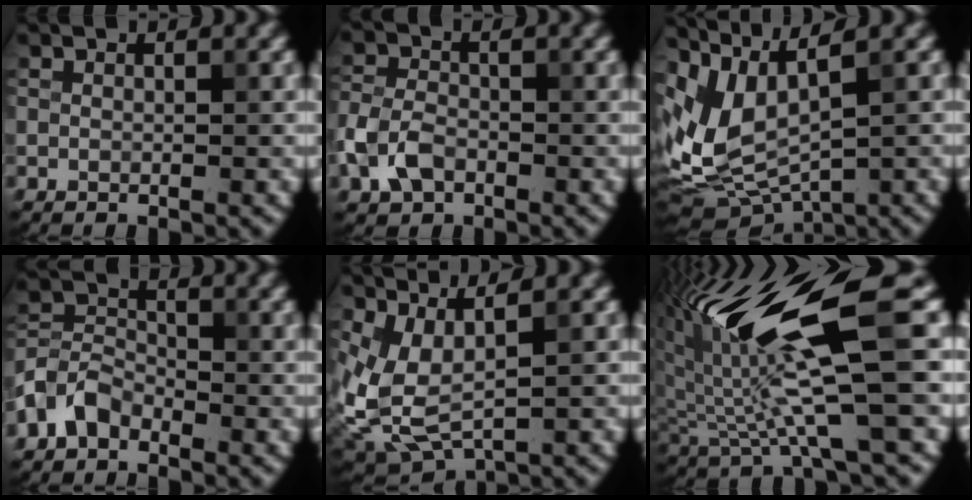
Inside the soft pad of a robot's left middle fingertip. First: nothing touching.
{"total": 3.6, "force": [-1.8, 2.4, 2.1], "torque": [-0.048, 0.000, -0.043]}
{"total": 7.6, "force": [1.9, 3.6, 6.4], "torque": [-0.145, -0.004, 0.058]}
{"total": 3.4, "force": [-2.4, 2.0, 1.5], "torque": [-0.030, 0.009, -0.059]}
{"total": 5.0, "force": [1.5, 2.0, 4.3], "torque": [-0.112, -0.010, 0.039]}
{"total": 12.8, "force": [3.0, 2.6, 12.2], "torque": [-0.234, 0.000, 0.061]}